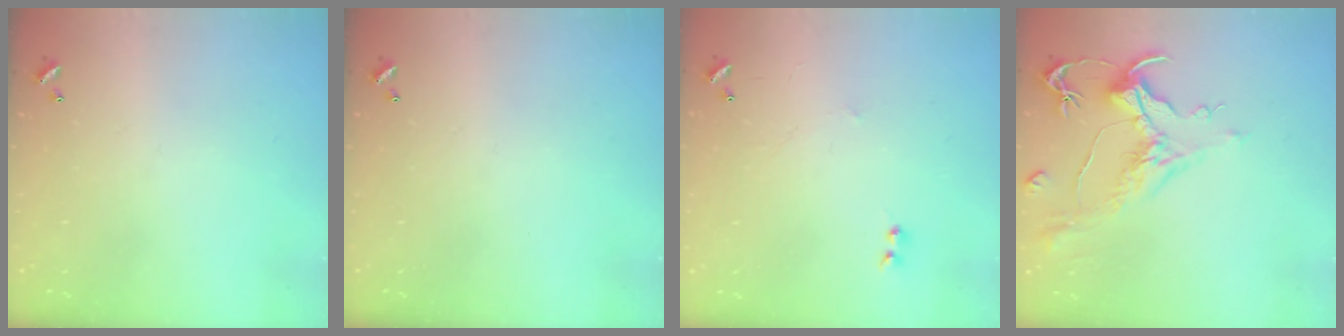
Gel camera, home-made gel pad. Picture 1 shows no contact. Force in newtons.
{"total": 0.0}
{"total": 1.2, "press": 1.2, "slide": 0.3}
{"total": 1.6, "press": 0.8, "slide": 1.5}